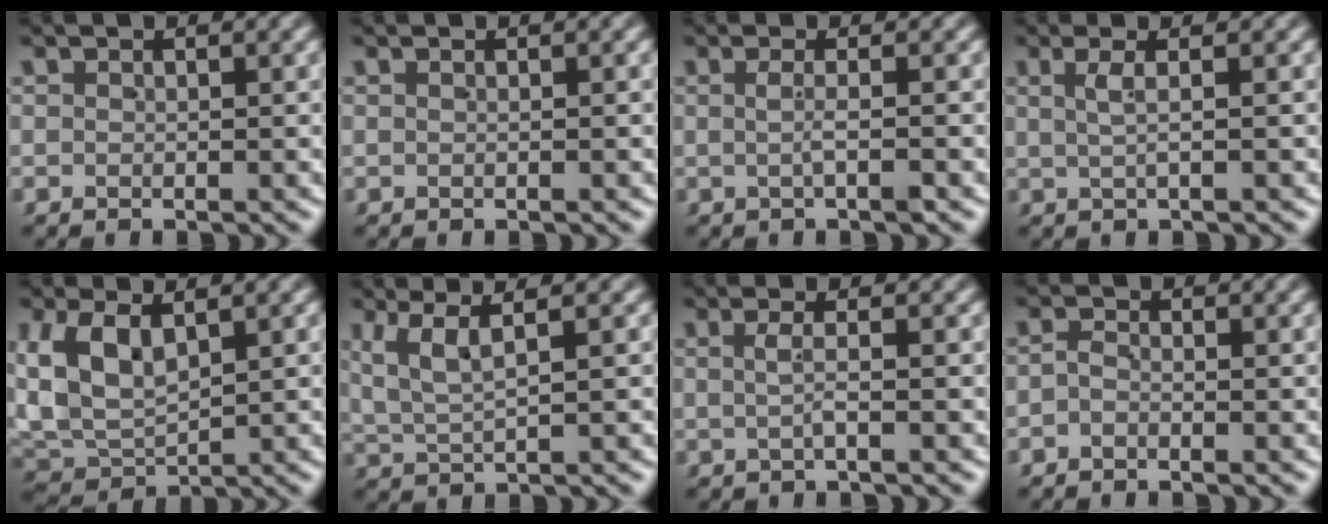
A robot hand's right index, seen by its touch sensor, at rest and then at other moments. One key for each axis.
{"total": 0.0}
{"total": 1.4, "fx": -0.5, "fy": -0.3, "fz": 1.3, "tx": -0.027, "ty": -0.002, "tz": -0.004}
{"total": 1.7, "fx": 0.6, "fy": -0.1, "fz": 1.6, "tx": -0.028, "ty": 0.004, "tz": 0.013}
{"total": 8.4, "fx": 1.2, "fy": 6.9, "fz": 4.5, "tx": -0.139, "ty": -0.018, "tz": 0.026}
{"total": 3.5, "fx": 1.8, "fy": 1.6, "fz": 2.6, "tx": -0.058, "ty": -0.002, "tz": 0.039}
{"total": 1.4, "fx": -0.2, "fy": -0.3, "fz": 1.4, "tx": -0.029, "ty": -0.001, "tz": 0.000}
{"total": 0.9, "fx": -0.9, "fy": 0.2, "fz": 0.2, "tx": -0.002, "ty": 0.000, "tz": -0.019}